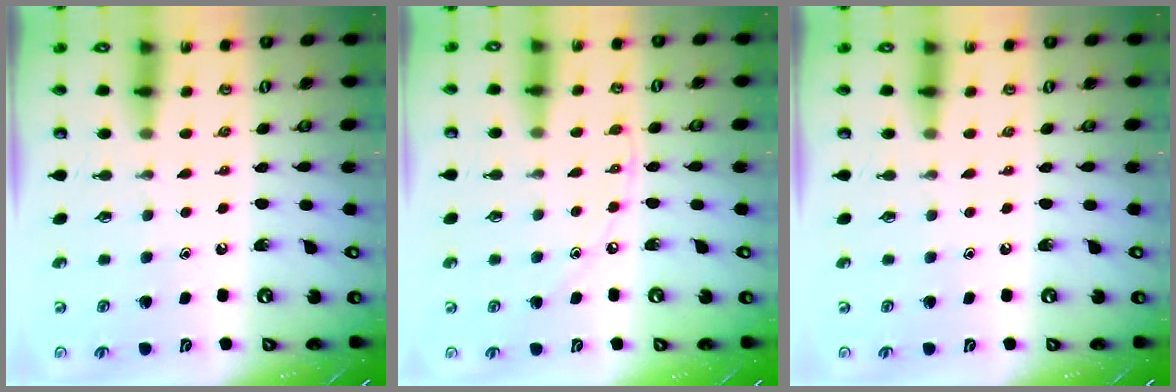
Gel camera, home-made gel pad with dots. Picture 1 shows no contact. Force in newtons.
{"total": 6.2, "press": 6.2, "slide": 0.6}
{"total": 0.0}